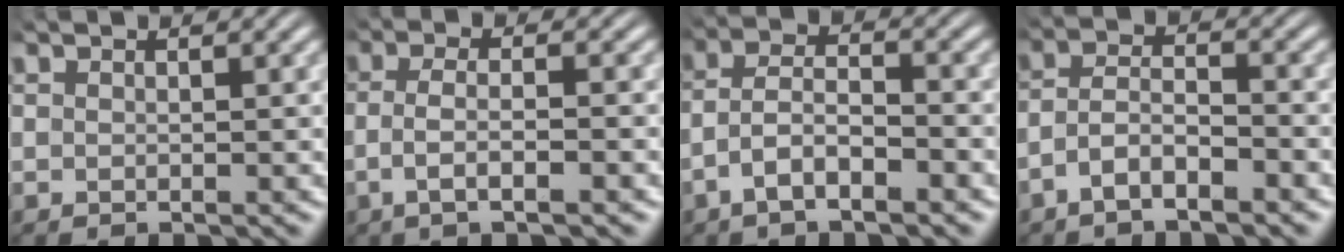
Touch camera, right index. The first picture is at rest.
{"total": 3.4, "force": [-1.2, 0.9, 3.0], "torque": [-0.062, -0.009, -0.020]}
{"total": 4.3, "force": [-1.8, 2.6, 3.0], "torque": [-0.061, -0.013, -0.032]}
{"total": 4.2, "force": [-2.4, 2.5, 2.2], "torque": [-0.045, -0.012, -0.045]}